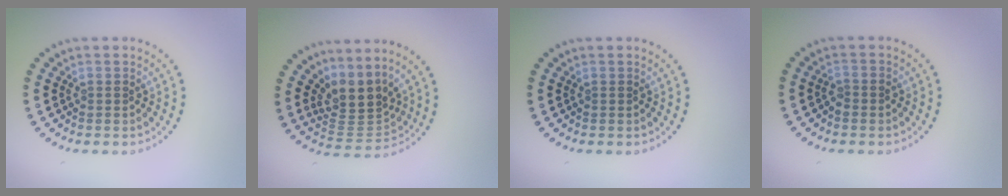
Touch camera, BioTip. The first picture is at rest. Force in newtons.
{"total": 4.0, "press": 2.7, "slide": 2.9}
{"total": 0.0}
{"total": 0.9, "press": 0.9, "slide": 0.3}